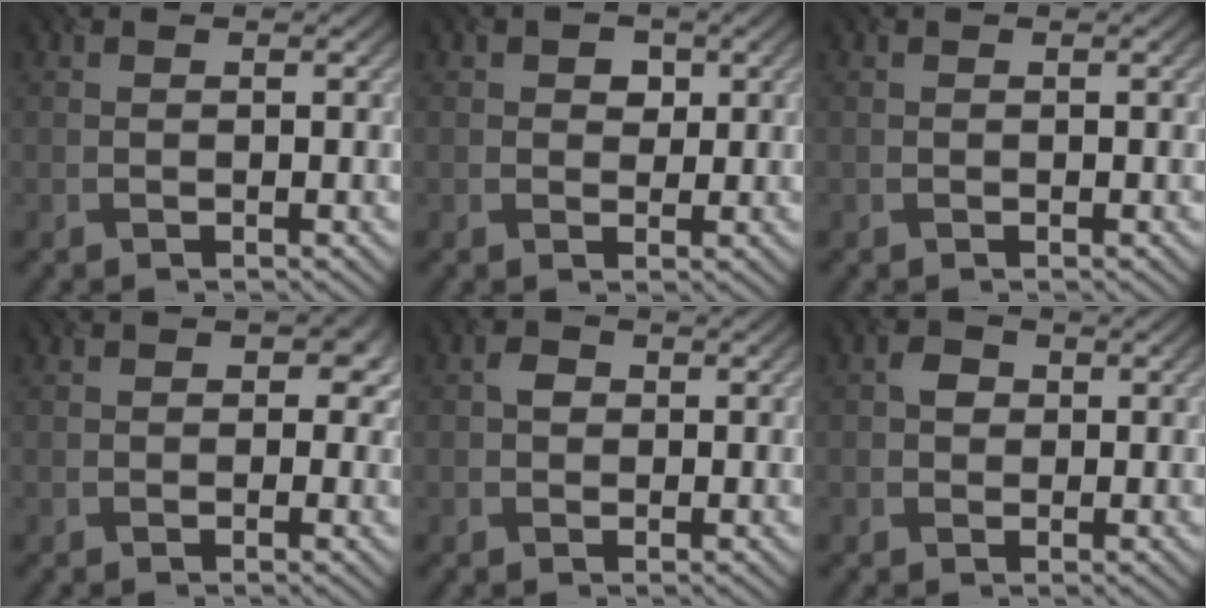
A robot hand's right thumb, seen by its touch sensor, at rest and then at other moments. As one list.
[{"total": 2.1, "force": [0.7, 1.7, 1.1], "torque": [-0.012, -0.004, 0.006]}, {"total": 0.0}, {"total": 2.4, "force": [0.4, 2.1, 1.1], "torque": [-0.015, -0.009, 0.000]}, {"total": 1.6, "force": [0.1, 1.4, 0.7], "torque": [-0.013, 0.001, -0.005]}, {"total": 1.9, "force": [0.2, 1.7, 0.8], "torque": [-0.014, 0.002, -0.002]}]